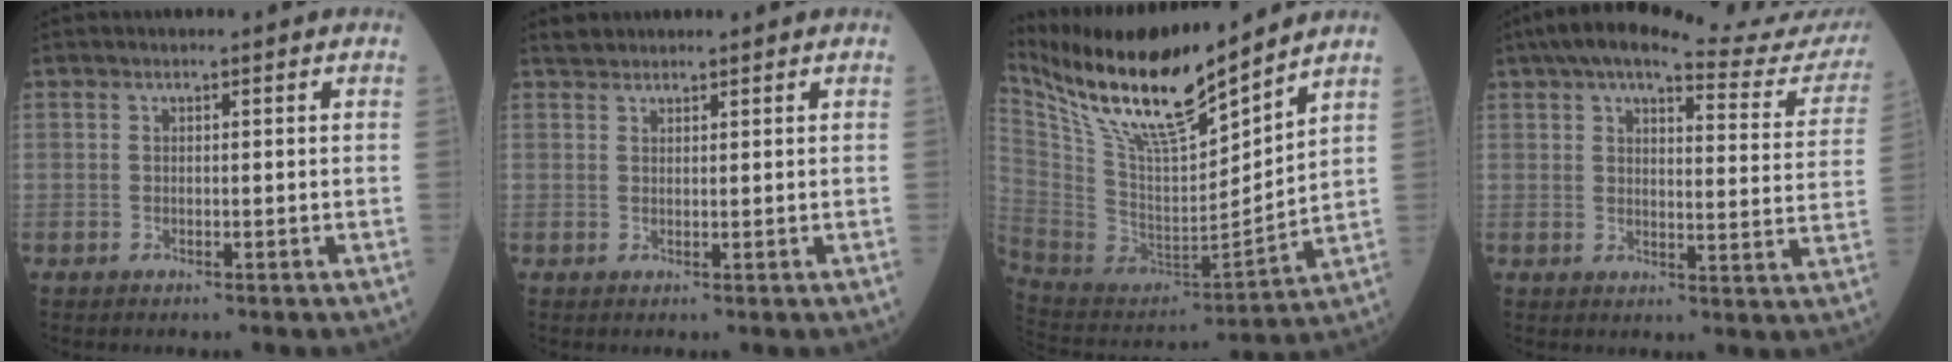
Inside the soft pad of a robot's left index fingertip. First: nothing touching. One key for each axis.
{"total": 1.6, "fx": 1.5, "fy": 0.5, "fz": -0.1, "tx": -0.005, "ty": 0.014, "tz": 0.030}
{"total": 19.3, "fx": 15.6, "fy": 2.2, "fz": 11.1, "tx": -0.214, "ty": -0.006, "tz": 0.298}
{"total": 23.3, "fx": 21.2, "fy": 2.1, "fz": 9.4, "tx": -0.131, "ty": -0.037, "tz": 0.250}